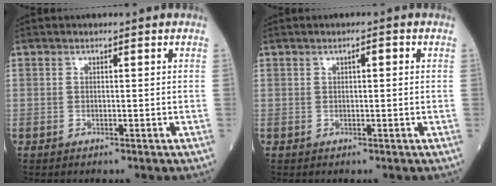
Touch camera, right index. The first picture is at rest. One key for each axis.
{"total": 1.4, "fx": 0.5, "fy": 0.4, "fz": 1.3, "tx": -0.021, "ty": 0.004, "tz": 0.006}